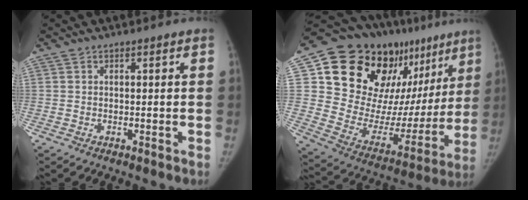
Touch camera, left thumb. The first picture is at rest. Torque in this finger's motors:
{"motor_torque": [2.39, 2.47, 1.48, -1.29, 0.08]}